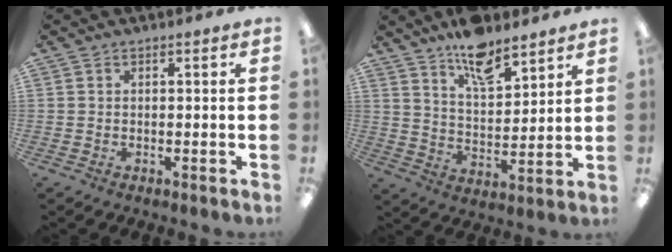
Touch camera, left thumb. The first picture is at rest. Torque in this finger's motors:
{"motor_torque": [1.49, 0.46, 1.24, -0.64, 0.06]}